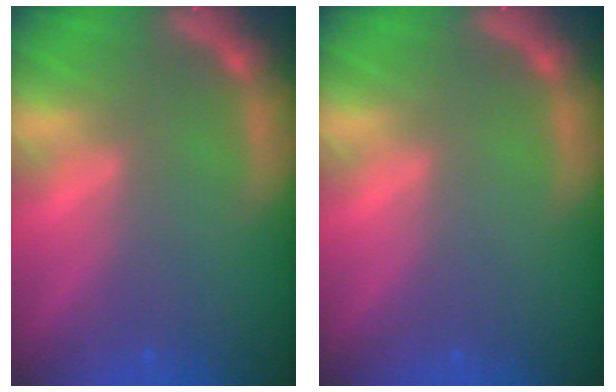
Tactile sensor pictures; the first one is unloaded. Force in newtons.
{"total": 0.0}